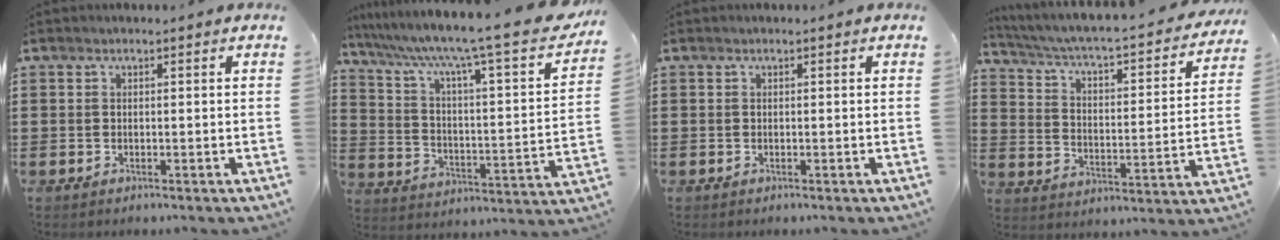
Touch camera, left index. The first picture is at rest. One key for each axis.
{"total": 9.9, "fx": 7.5, "fy": 0.2, "fz": 6.6, "tx": -0.147, "ty": -0.058, "tz": 0.111}
{"total": 0.0}
{"total": 3.4, "fx": 2.5, "fy": 0.5, "fz": 2.1, "tx": -0.057, "ty": -0.033, "tz": 0.031}